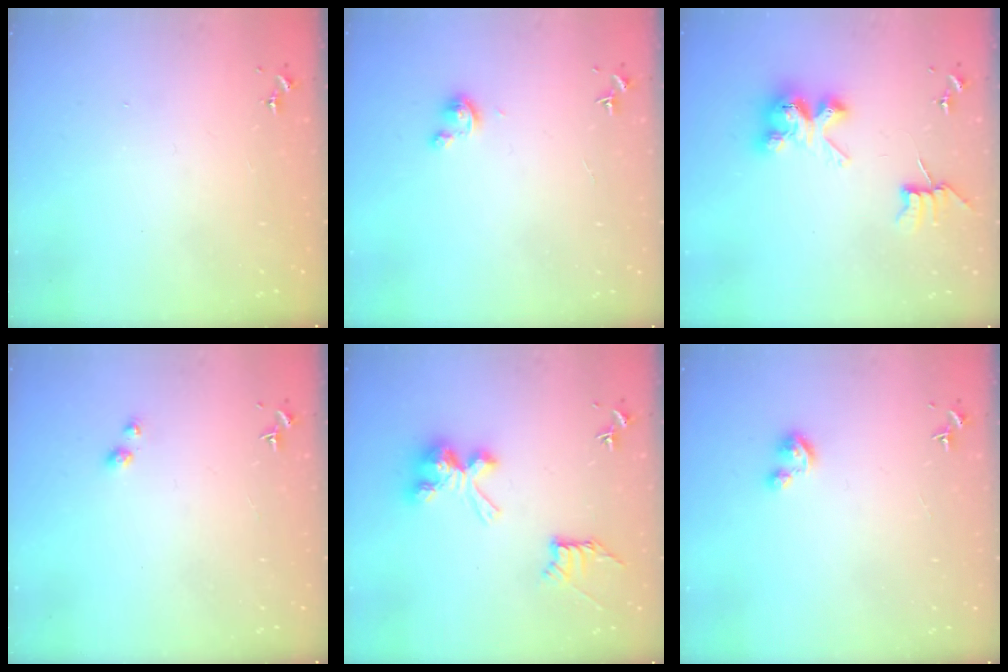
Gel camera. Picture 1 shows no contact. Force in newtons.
{"total": 2.8, "press": 2.8, "slide": 0.3}
{"total": 9.9, "press": 9.8, "slide": 0.9}
{"total": 2.9, "press": 2.8, "slide": 0.4}
{"total": 11.2, "press": 11.2, "slide": 0.4}
{"total": 3.2, "press": 3.2, "slide": 0.3}